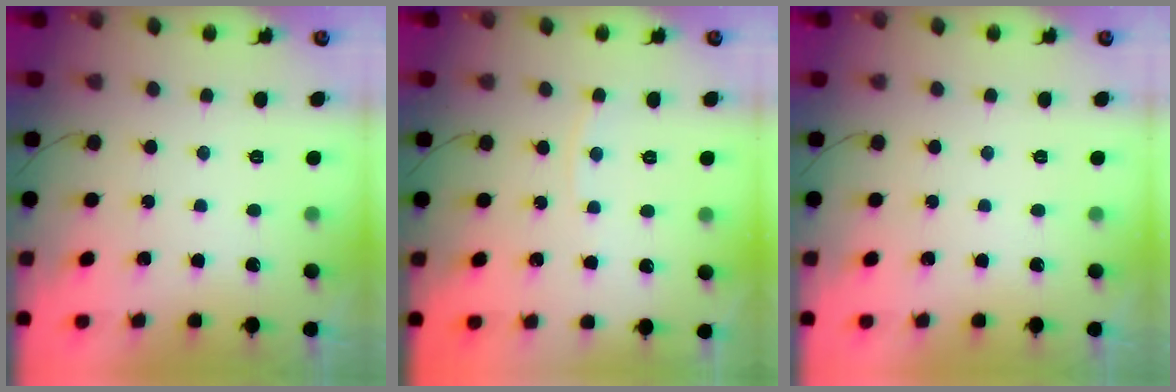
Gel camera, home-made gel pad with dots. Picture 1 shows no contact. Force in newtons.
{"total": 2.7, "press": 2.7, "slide": 0.4}
{"total": 0.0}